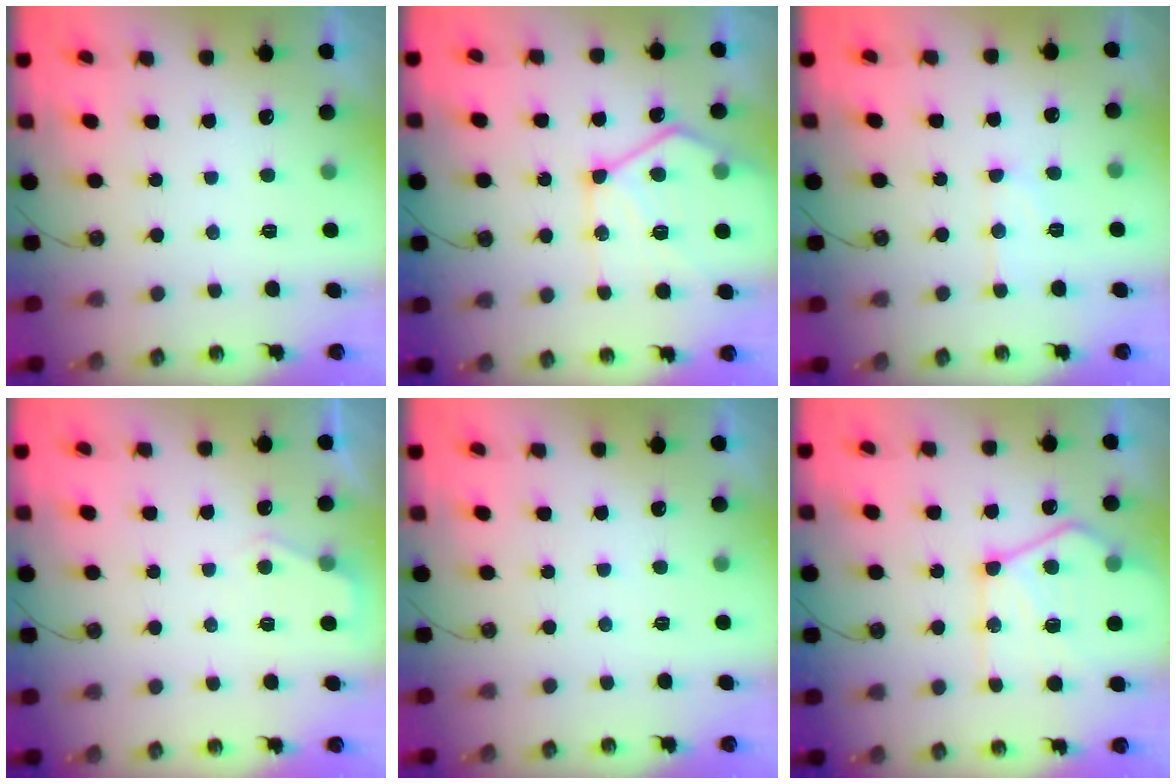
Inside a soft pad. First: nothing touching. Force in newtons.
{"total": 15.5, "press": 15.4, "slide": 1.8}
{"total": 8.4, "press": 8.3, "slide": 0.7}
{"total": 4.4, "press": 4.3, "slide": 0.6}
{"total": 2.8, "press": 2.8, "slide": 0.5}
{"total": 17.4, "press": 17.3, "slide": 1.8}